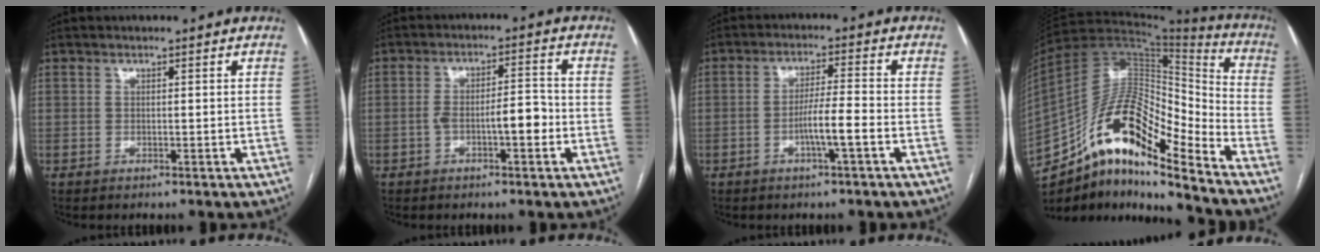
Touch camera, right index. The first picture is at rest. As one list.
[{"total": 5.7, "force": [-1.7, 1.5, 5.2], "torque": [-0.092, 0.020, -0.026]}, {"total": 5.3, "force": [-2.0, -0.2, 4.9], "torque": [-0.091, 0.002, -0.038]}, {"total": 19.2, "force": [-12.6, 5.1, 13.6], "torque": [-0.255, 0.045, -0.220]}]